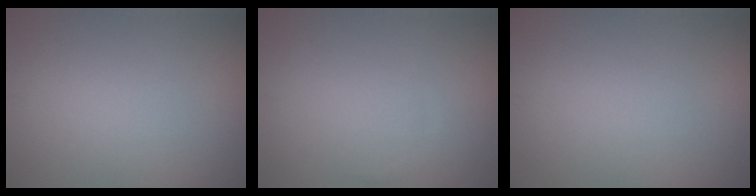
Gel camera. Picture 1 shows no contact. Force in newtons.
{"total": 0.5, "press": 0.5, "slide": 0.0}
{"total": 0.0}